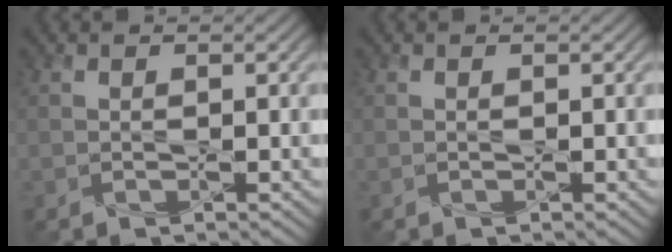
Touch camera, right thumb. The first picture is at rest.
{"total": 0.0}